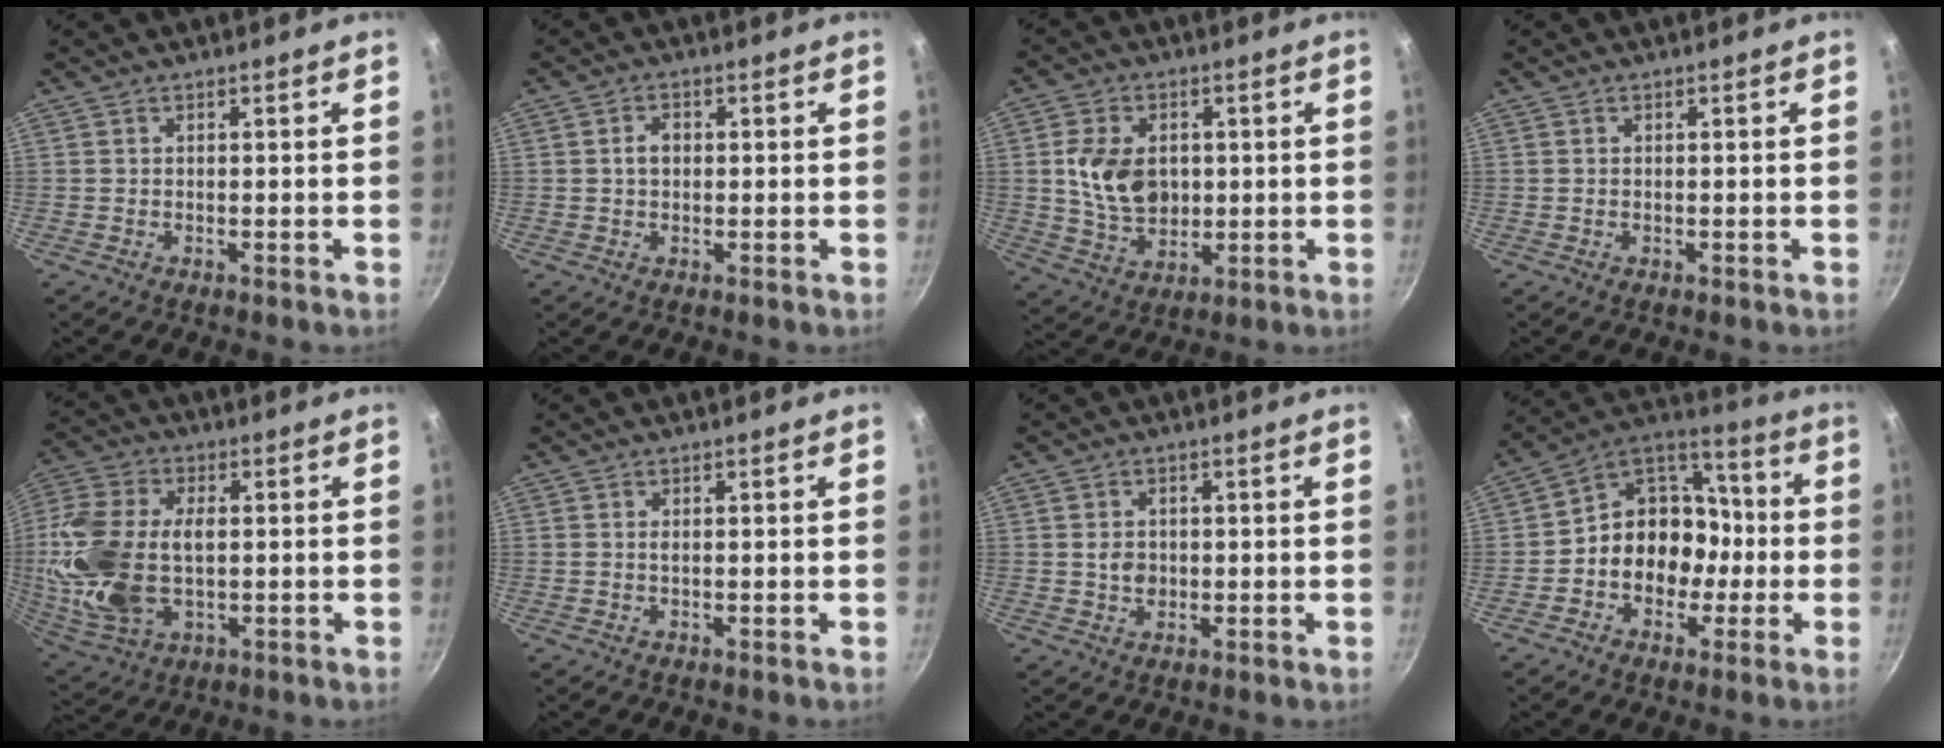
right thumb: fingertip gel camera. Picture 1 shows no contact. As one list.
[{"total": 2.8, "force": [0.2, 2.0, 1.9], "torque": [-0.020, 0.008, 0.002]}, {"total": 11.5, "force": [1.2, 8.3, 7.8], "torque": [-0.123, -0.010, 0.026]}, {"total": 0.0}, {"total": 19.2, "force": [0.2, 12.0, 14.9], "torque": [-0.312, 0.008, 0.007]}, {"total": 0.5, "force": [0.1, 0.2, 0.5], "torque": [-0.009, 0.000, 0.001]}, {"total": 3.3, "force": [0.0, 2.5, 2.0], "torque": [-0.026, 0.002, 0.000]}, {"total": 14.2, "force": [-2.9, 11.6, 7.5], "torque": [-0.059, 0.054, -0.063]}]